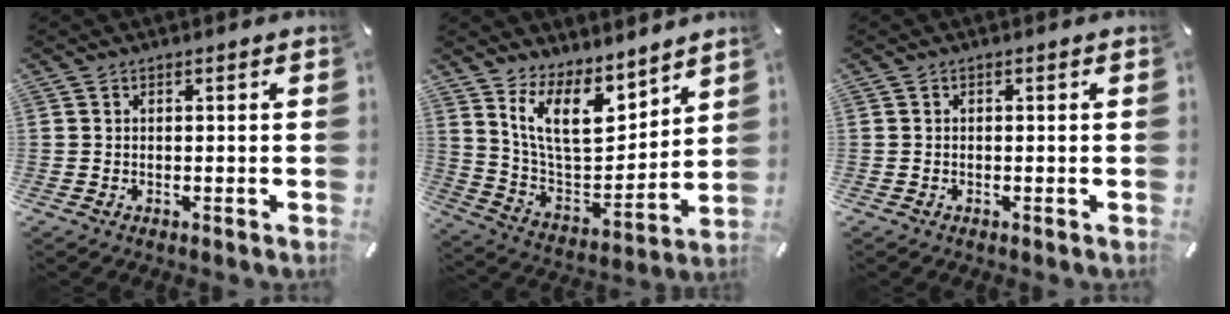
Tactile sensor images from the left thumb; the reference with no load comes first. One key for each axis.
{"total": 15.4, "fx": 9.6, "fy": 8.0, "fz": 9.0, "tx": -0.177, "ty": -0.063, "tz": 0.175}
{"total": 0.0}